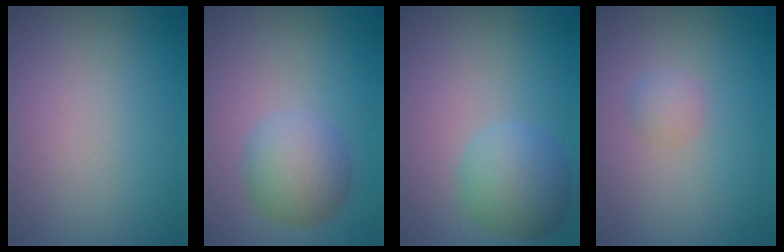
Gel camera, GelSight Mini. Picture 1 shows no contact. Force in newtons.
{"total": 4.4, "press": 4.4, "slide": 0.0}
{"total": 4.3, "press": 4.3, "slide": 0.2}
{"total": 1.4, "press": 1.4, "slide": 0.1}